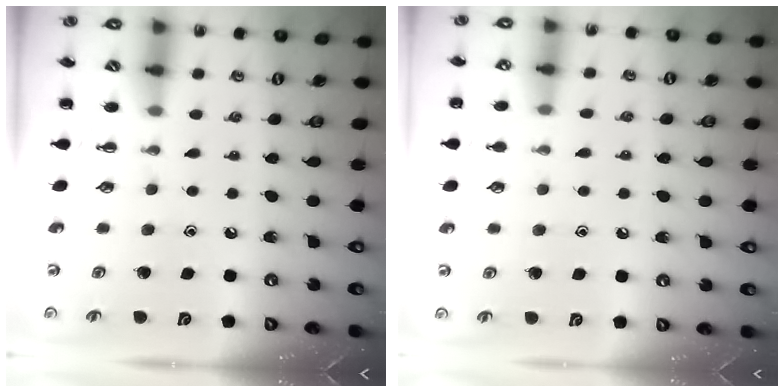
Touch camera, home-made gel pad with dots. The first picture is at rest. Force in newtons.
{"total": 6.8, "press": 6.5, "slide": 2.0}